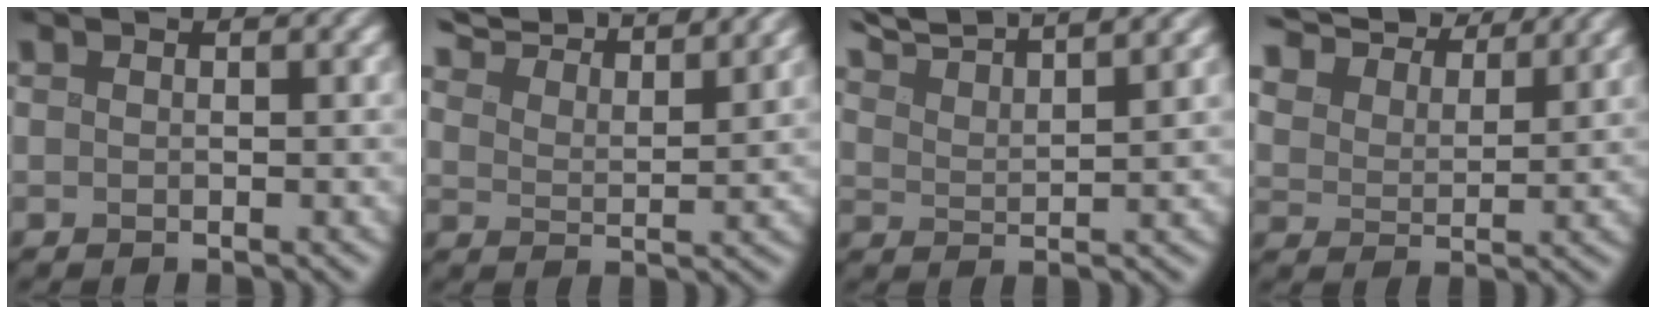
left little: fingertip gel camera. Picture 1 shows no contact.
{"total": 10.1, "force": [9.2, 1.9, 3.8], "torque": [-0.067, 0.014, 0.110]}
{"total": 7.3, "force": [6.7, 0.7, 2.9], "torque": [-0.061, 0.018, 0.100]}
{"total": 9.9, "force": [8.9, 3.0, 3.2], "torque": [-0.099, -0.005, 0.148]}